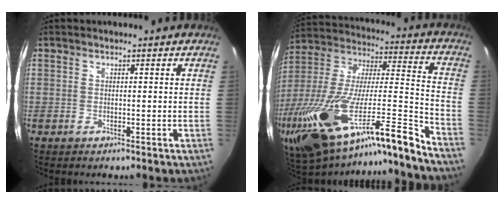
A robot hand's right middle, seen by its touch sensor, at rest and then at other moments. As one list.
[{"total": 30.1, "force": [-19.9, 3.8, 22.2], "torque": [-0.378, -0.078, -0.334]}]